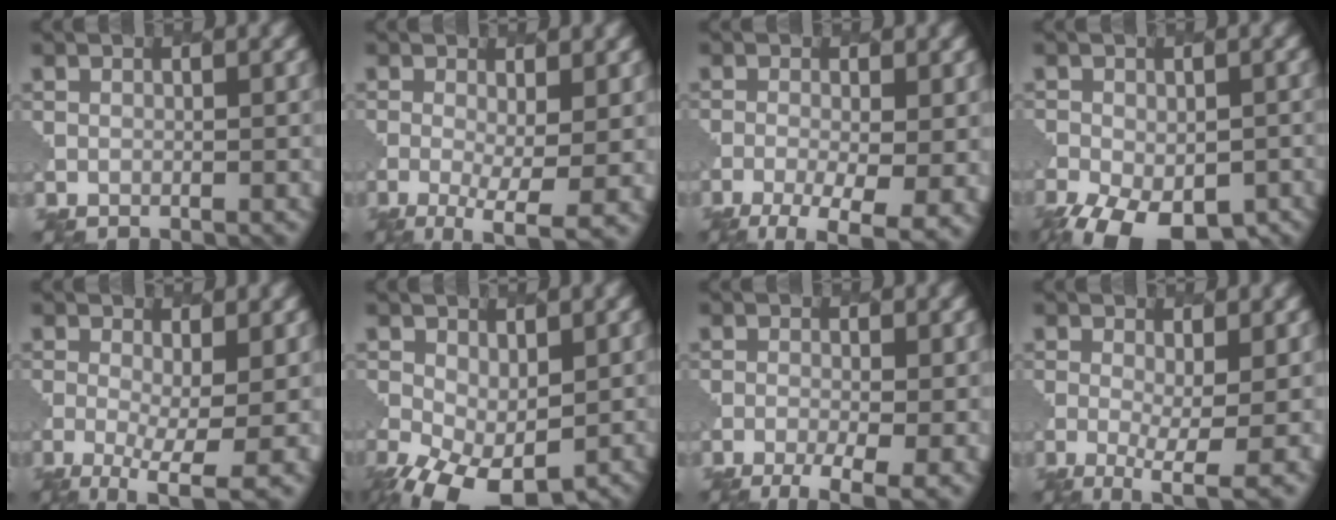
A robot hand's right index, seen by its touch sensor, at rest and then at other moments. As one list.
[{"total": 5.6, "force": [-1.2, 1.5, 5.2], "torque": [-0.097, -0.011, -0.016]}, {"total": 7.4, "force": [-3.4, 2.6, 6.1], "torque": [-0.105, -0.023, -0.046]}, {"total": 10.8, "force": [-7.0, 5.2, 6.4], "torque": [-0.115, -0.041, -0.097]}, {"total": 6.9, "force": [-1.7, 2.1, 6.4], "torque": [-0.112, -0.015, -0.023]}, {"total": 7.0, "force": [-2.2, 4.0, 5.3], "torque": [-0.125, -0.026, -0.030]}, {"total": 5.4, "force": [-2.5, 1.7, 4.5], "torque": [-0.078, -0.012, -0.034]}, {"total": 5.3, "force": [-0.7, 1.3, 5.1], "torque": [-0.091, -0.014, -0.010]}]